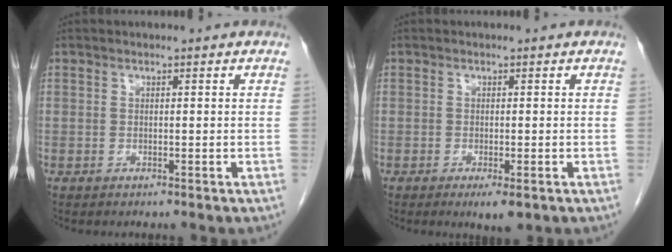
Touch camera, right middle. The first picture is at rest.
{"total": 2.8, "force": [-1.4, 0.6, 2.3], "torque": [-0.029, -0.006, -0.018]}